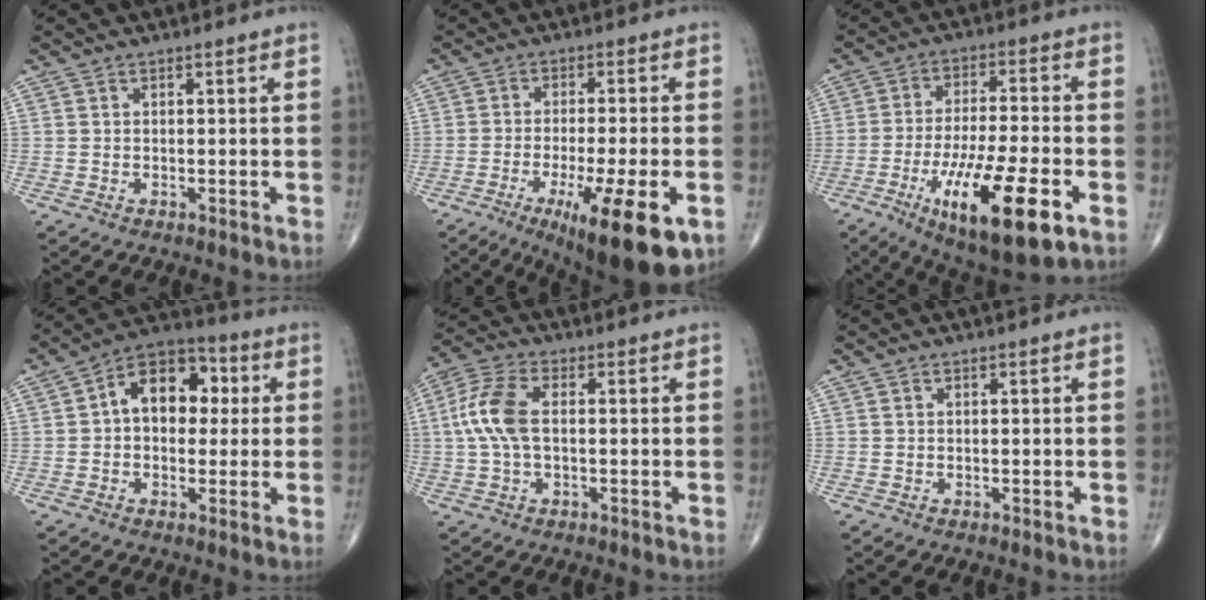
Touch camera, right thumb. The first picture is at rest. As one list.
[{"total": 16.1, "force": [-7.1, 3.6, 14.0], "torque": [-0.188, -0.005, -0.100]}, {"total": 18.9, "force": [-7.7, 5.1, 16.6], "torque": [-0.296, 0.006, -0.117]}, {"total": 12.2, "force": [1.9, 8.3, 8.8], "torque": [-0.098, 0.027, 0.016]}, {"total": 8.7, "force": [0.5, 4.4, 7.5], "torque": [-0.182, 0.023, 0.008]}, {"total": 0.0}]